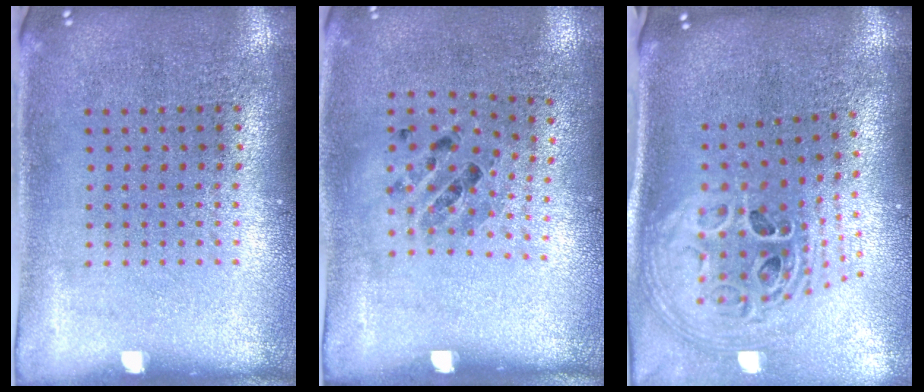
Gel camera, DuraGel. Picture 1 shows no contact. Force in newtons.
{"total": 0.9, "press": 0.8, "slide": 0.5}
{"total": 2.6, "press": 1.8, "slide": 1.8}